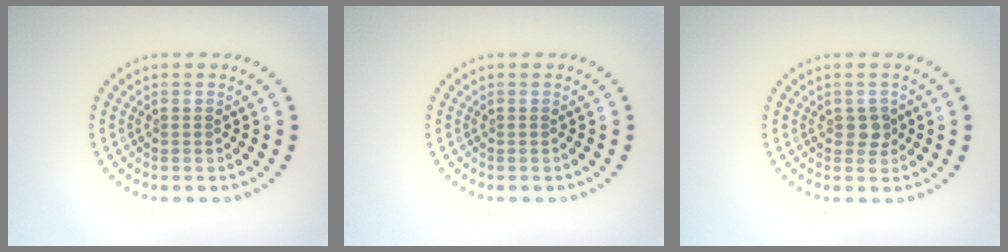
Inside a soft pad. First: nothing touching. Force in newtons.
{"total": 0.0}
{"total": 1.3, "press": 1.2, "slide": 0.4}